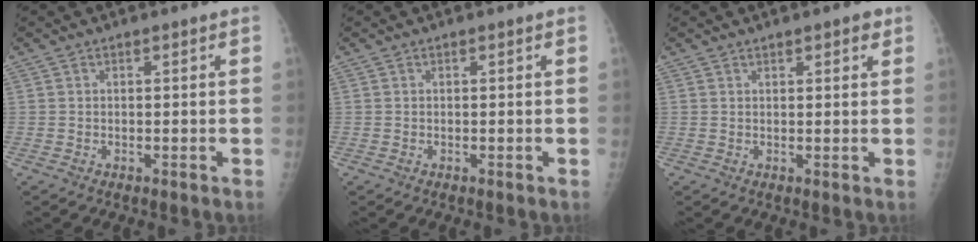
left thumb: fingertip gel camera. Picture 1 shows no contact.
{"total": 0.0}
{"total": 2.4, "force": [1.6, 0.9, 1.6], "torque": [-0.012, -0.006, 0.020]}